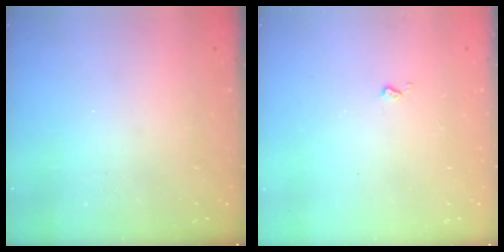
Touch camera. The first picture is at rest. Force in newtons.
{"total": 2.5, "press": 2.4, "slide": 0.5}